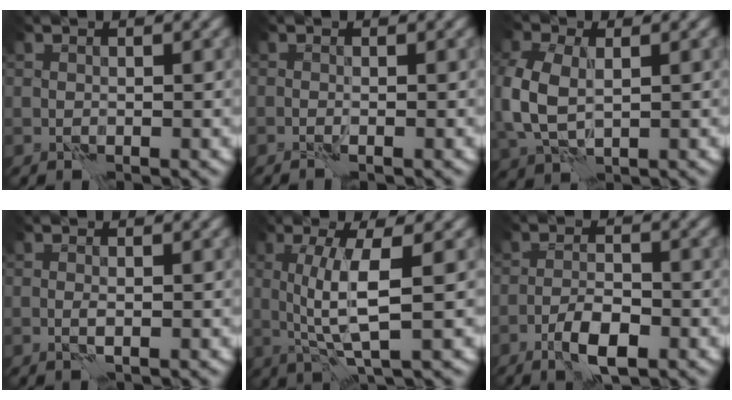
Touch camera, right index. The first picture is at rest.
{"total": 0.7, "force": [-0.4, -0.3, 0.5], "torque": [-0.019, 0.004, -0.009]}
{"total": 5.8, "force": [0.4, 3.8, 4.3], "torque": [-0.118, -0.004, 0.008]}
{"total": 0.7, "force": [0.1, 0.0, 0.7], "torque": [-0.017, -0.002, 0.002]}
{"total": 4.8, "force": [0.8, 0.8, 4.7], "torque": [-0.092, 0.000, 0.018]}
{"total": 3.6, "force": [-1.9, 1.0, 2.9], "torque": [-0.053, 0.003, -0.036]}